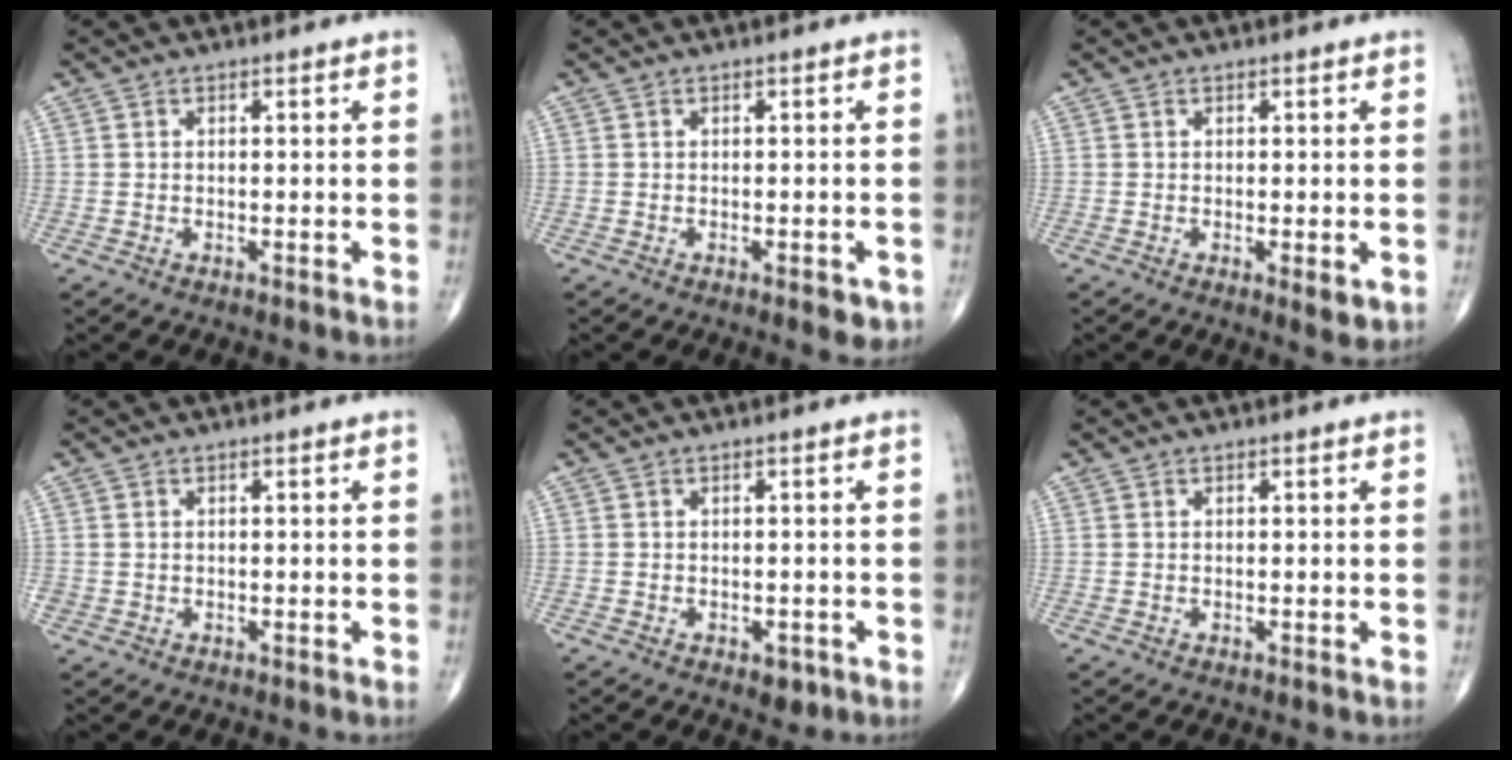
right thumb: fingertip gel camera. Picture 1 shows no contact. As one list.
[{"total": 3.0, "force": [-1.3, 1.2, 2.5], "torque": [-0.021, 0.001, -0.011]}, {"total": 2.8, "force": [-0.5, 0.9, 2.6], "torque": [-0.033, -0.008, -0.006]}, {"total": 0.9, "force": [0.1, 0.8, 0.3], "torque": [0.000, 0.001, 0.003]}, {"total": 2.5, "force": [-1.3, 1.5, 1.6], "torque": [-0.007, 0.004, -0.011]}, {"total": 0.0}]